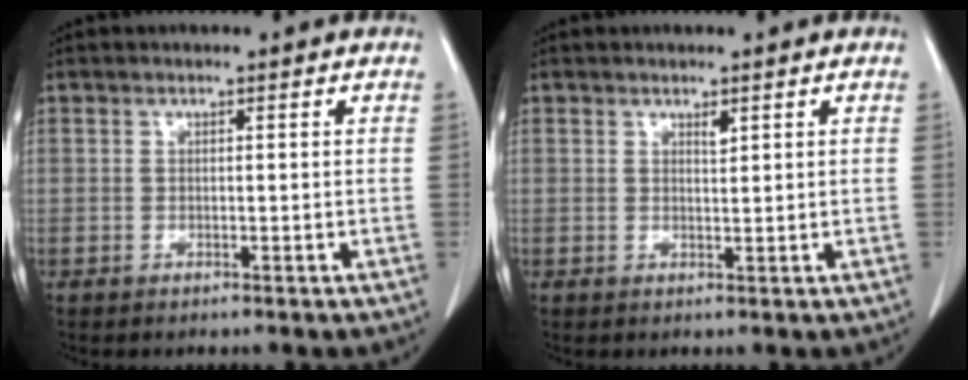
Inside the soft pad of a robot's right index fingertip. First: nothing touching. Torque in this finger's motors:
{"motor_torque": [0.08, 0.02, 0.00, 0.01]}